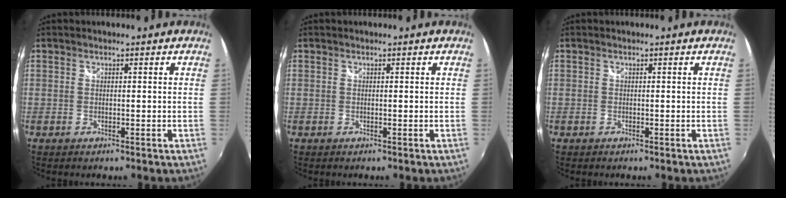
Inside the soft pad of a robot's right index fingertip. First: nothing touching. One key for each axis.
{"total": 0.0}
{"total": 0.0}